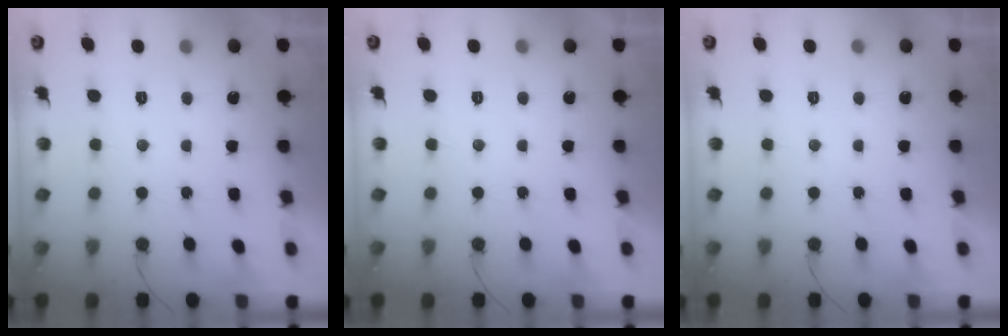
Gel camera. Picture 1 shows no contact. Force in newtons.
{"total": 1.7, "press": 1.7, "slide": 0.0}
{"total": 1.9, "press": 1.9, "slide": 0.1}